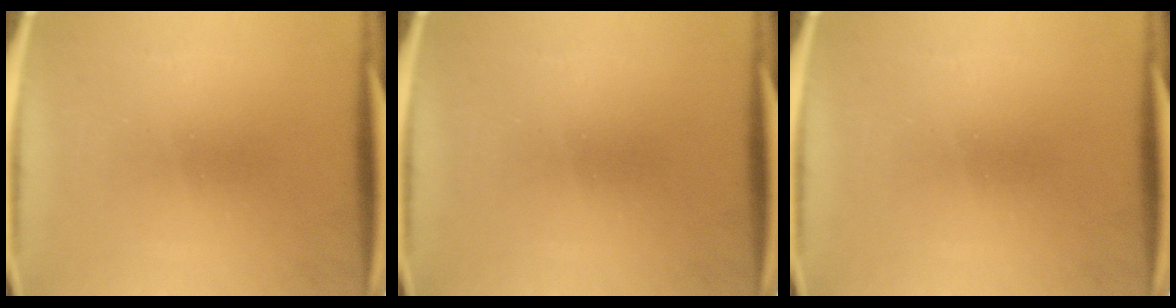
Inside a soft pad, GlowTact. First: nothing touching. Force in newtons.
{"total": 0.0}
{"total": 0.0}